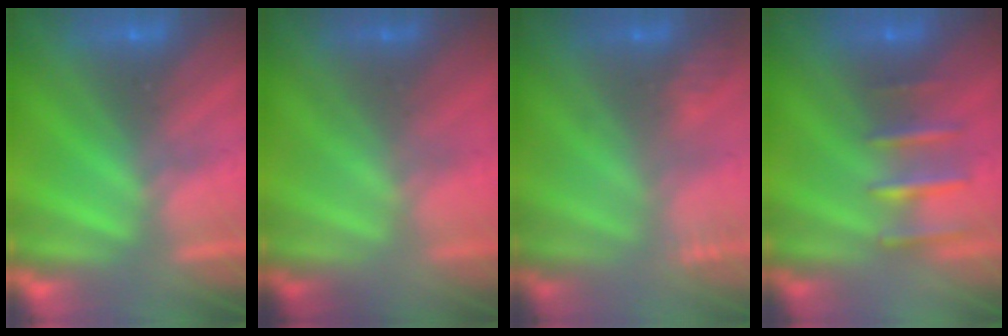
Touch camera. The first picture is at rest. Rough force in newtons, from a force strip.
{"total": 1.7}
{"total": 2.9}
{"total": 2.5}